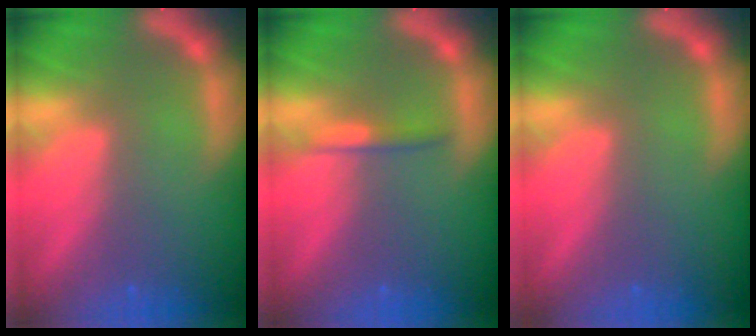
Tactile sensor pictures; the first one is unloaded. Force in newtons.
{"total": 1.4}
{"total": 0.0}